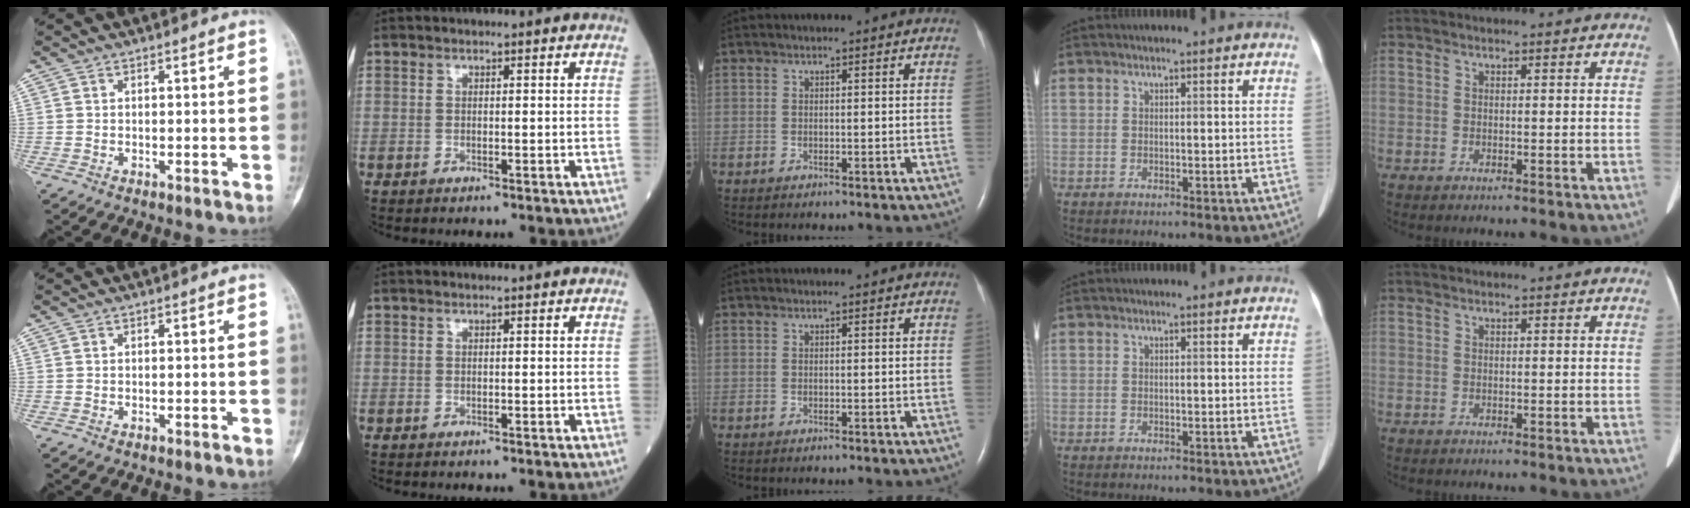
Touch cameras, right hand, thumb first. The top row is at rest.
{}